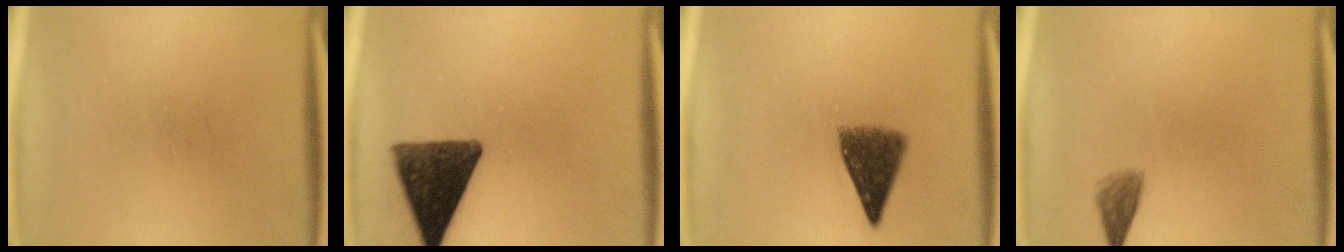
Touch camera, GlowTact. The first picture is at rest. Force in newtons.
{"total": 12.4}
{"total": 7.7}
{"total": 2.0}